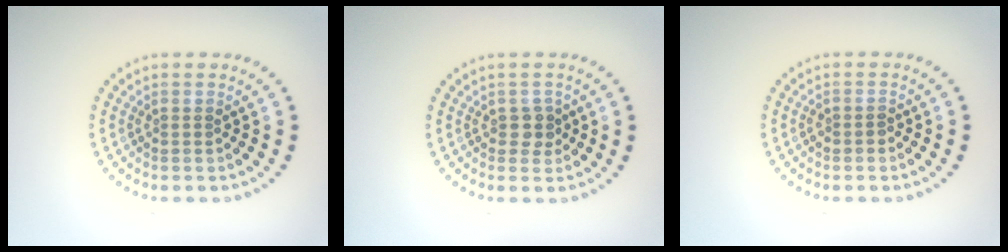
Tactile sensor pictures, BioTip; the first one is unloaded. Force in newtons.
{"total": 1.4, "press": 1.3, "slide": 0.4}
{"total": 0.9, "press": 0.8, "slide": 0.4}